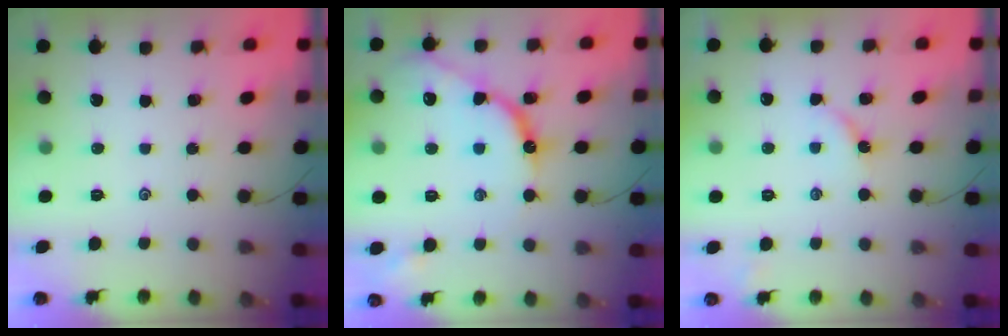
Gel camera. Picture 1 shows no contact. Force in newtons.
{"total": 12.4, "press": 12.4, "slide": 0.9}
{"total": 3.3, "press": 3.3, "slide": 0.5}